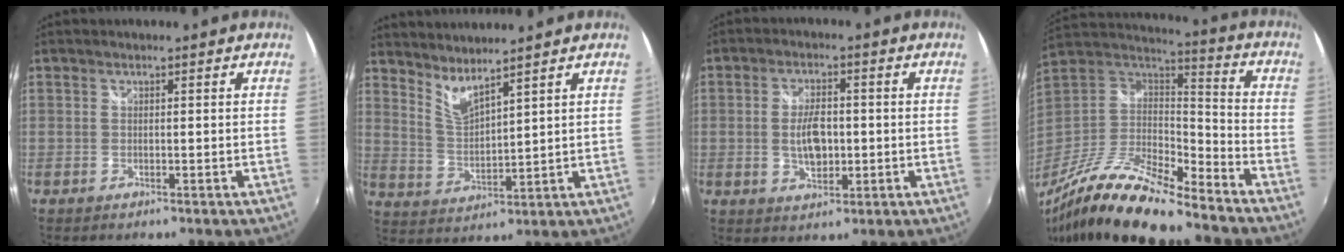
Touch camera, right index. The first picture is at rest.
{"total": 5.8, "force": [5.1, 0.5, 2.8], "torque": [-0.053, -0.010, 0.102]}
{"total": 6.8, "force": [-0.6, 3.6, 5.7], "torque": [-0.106, -0.001, -0.007]}
{"total": 21.5, "force": [-16.3, 4.4, 13.3], "torque": [-0.255, -0.043, -0.298]}